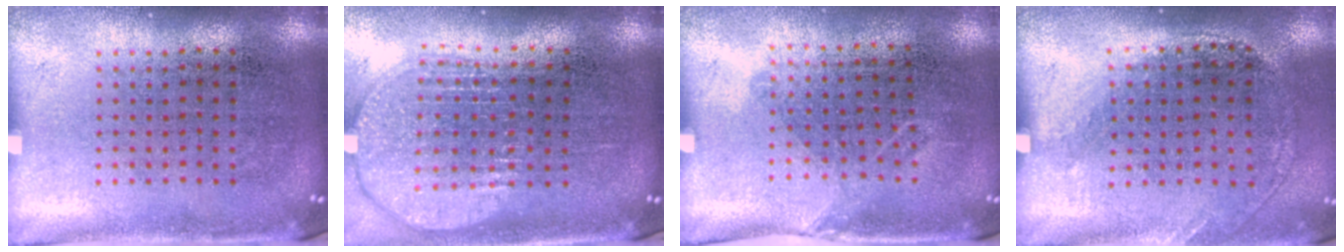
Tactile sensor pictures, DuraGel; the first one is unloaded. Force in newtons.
{"total": 2.0, "press": 1.6, "slide": 1.1}
{"total": 1.0, "press": 0.7, "slide": 0.7}
{"total": 1.2, "press": 0.9, "slide": 0.9}